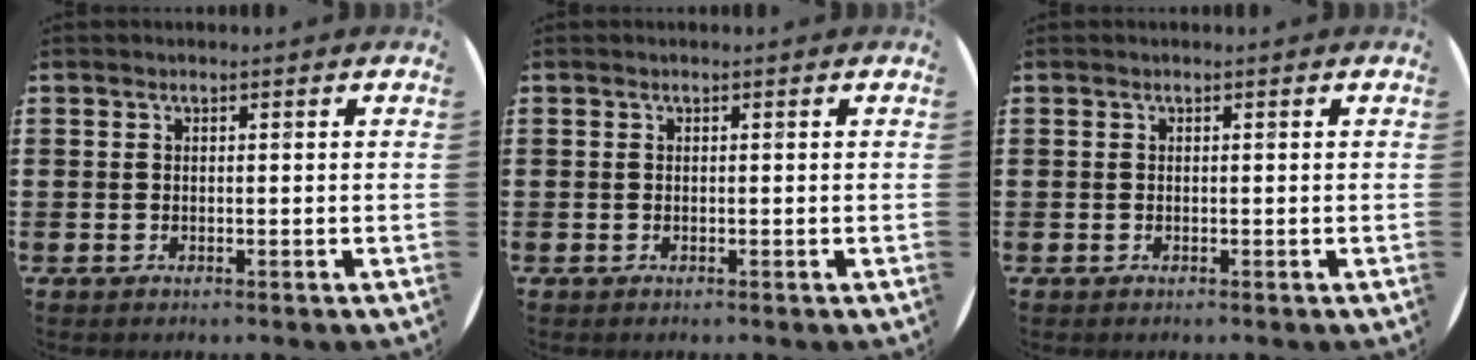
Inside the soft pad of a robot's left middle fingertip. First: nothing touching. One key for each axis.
{"total": 0.0}
{"total": 0.0}